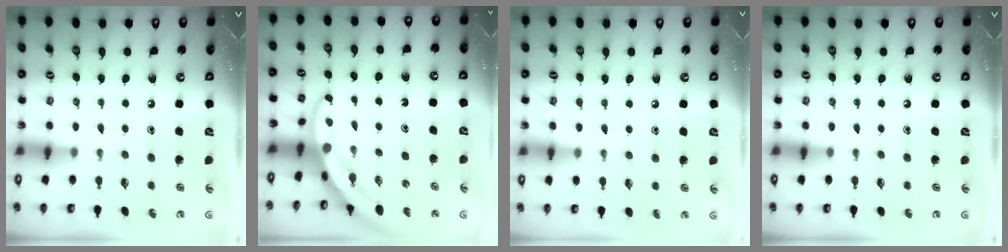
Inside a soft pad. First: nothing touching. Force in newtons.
{"total": 3.3, "press": 3.3, "slide": 0.3}
{"total": 3.3, "press": 3.2, "slide": 0.7}
{"total": 0.0}